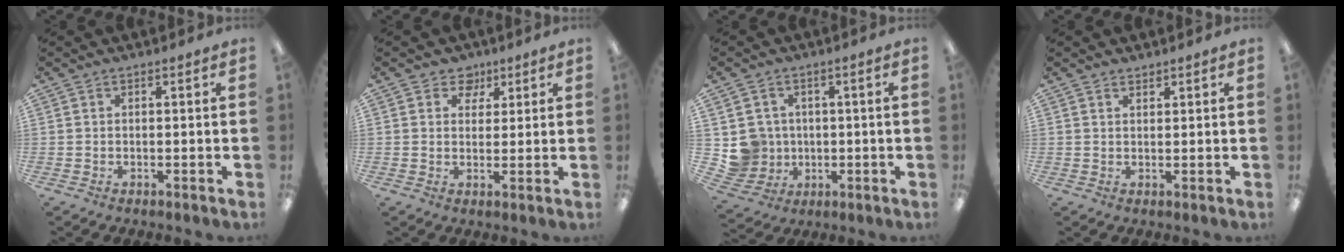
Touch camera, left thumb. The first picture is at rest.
{"total": 4.6, "force": [2.7, 3.6, 1.0], "torque": [-0.010, -0.008, 0.045]}
{"total": 7.0, "force": [0.8, 6.9, 0.5], "torque": [-0.033, 0.003, 0.028]}
{"total": 1.3, "force": [1.2, 0.4, 0.1], "torque": [-0.002, -0.001, 0.023]}